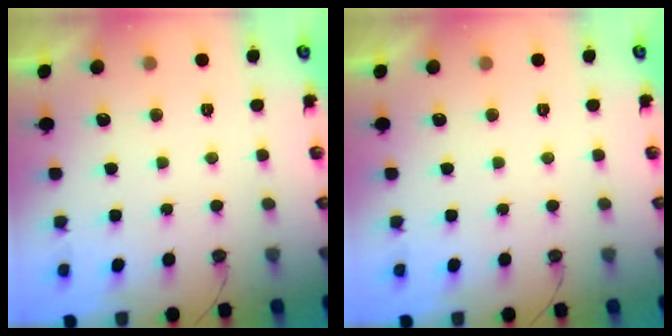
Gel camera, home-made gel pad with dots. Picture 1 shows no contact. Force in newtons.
{"total": 0.7, "press": 0.4, "slide": 0.7}